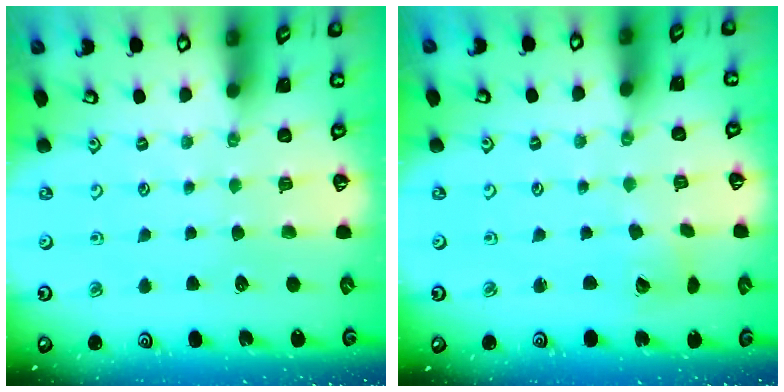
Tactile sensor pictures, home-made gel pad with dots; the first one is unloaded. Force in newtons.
{"total": 2.5, "press": 2.5, "slide": 0.4}